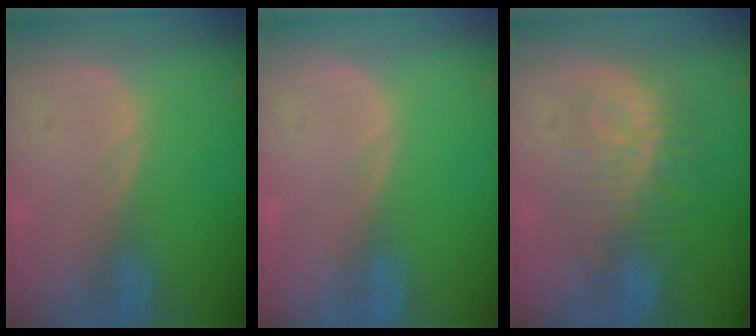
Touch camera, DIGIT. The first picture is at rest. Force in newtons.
{"total": 0.0}
{"total": 9.6, "press": 8.7, "slide": 4.0}